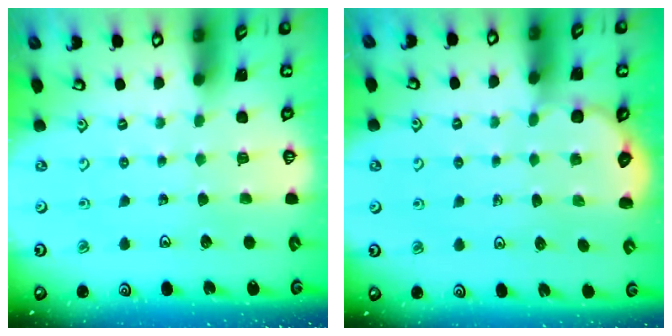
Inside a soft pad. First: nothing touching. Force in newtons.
{"total": 2.2, "press": 2.2, "slide": 0.3}